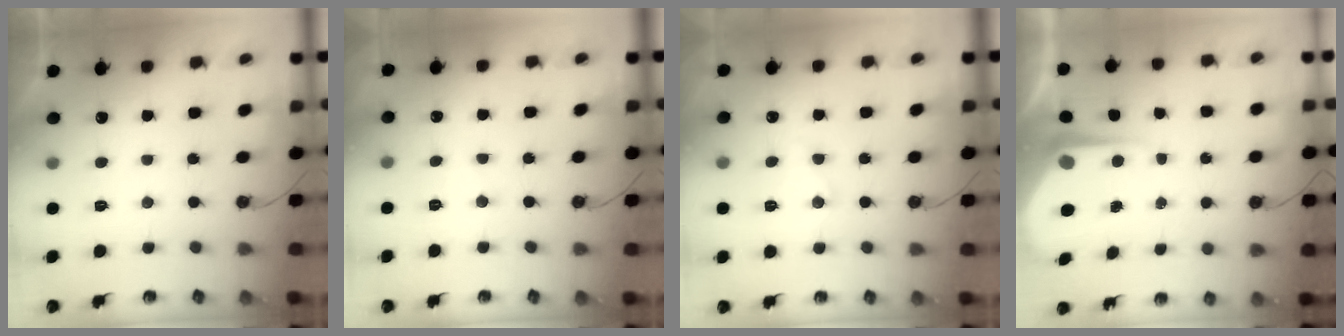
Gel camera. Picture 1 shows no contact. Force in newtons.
{"total": 4.3, "press": 4.2, "slide": 0.7}
{"total": 6.5, "press": 6.5, "slide": 0.4}
{"total": 8.3, "press": 8.3, "slide": 0.3}